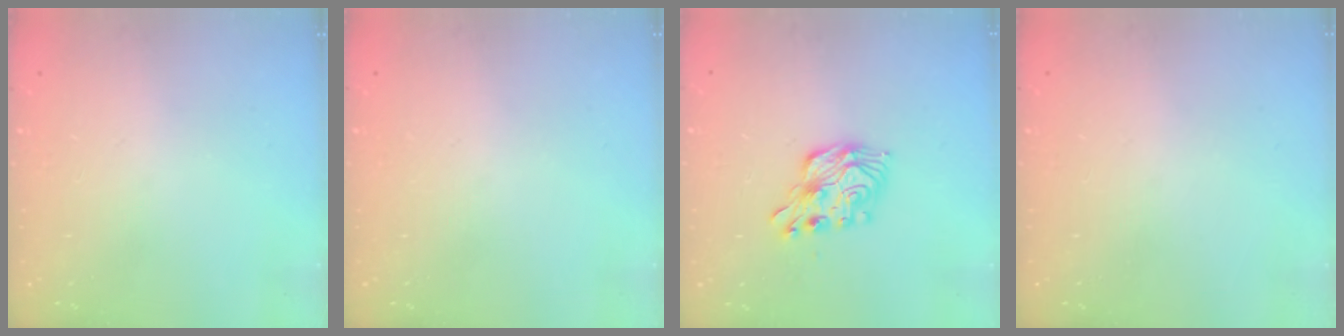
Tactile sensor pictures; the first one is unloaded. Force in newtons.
{"total": 0.0}
{"total": 11.5, "press": 11.4, "slide": 0.5}
{"total": 0.0}